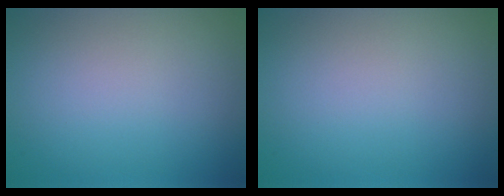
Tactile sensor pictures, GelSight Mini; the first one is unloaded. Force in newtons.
{"total": 0.0}